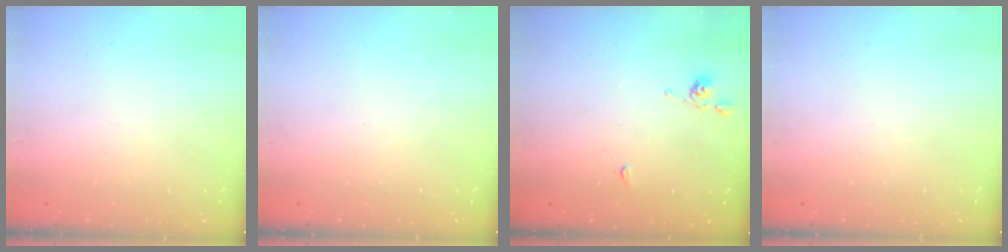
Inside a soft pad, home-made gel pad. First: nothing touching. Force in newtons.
{"total": 0.0}
{"total": 2.2, "press": 2.1, "slide": 0.6}
{"total": 0.0}